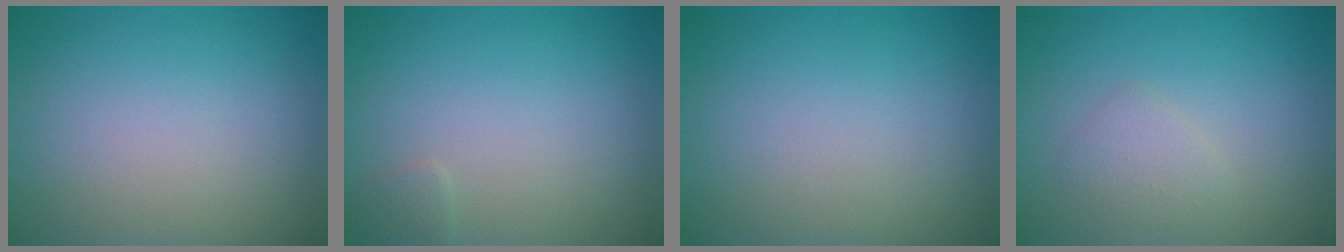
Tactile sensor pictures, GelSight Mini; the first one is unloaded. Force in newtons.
{"total": 0.8, "press": 0.8, "slide": 0.0}
{"total": 0.0}
{"total": 1.6, "press": 1.6, "slide": 0.0}